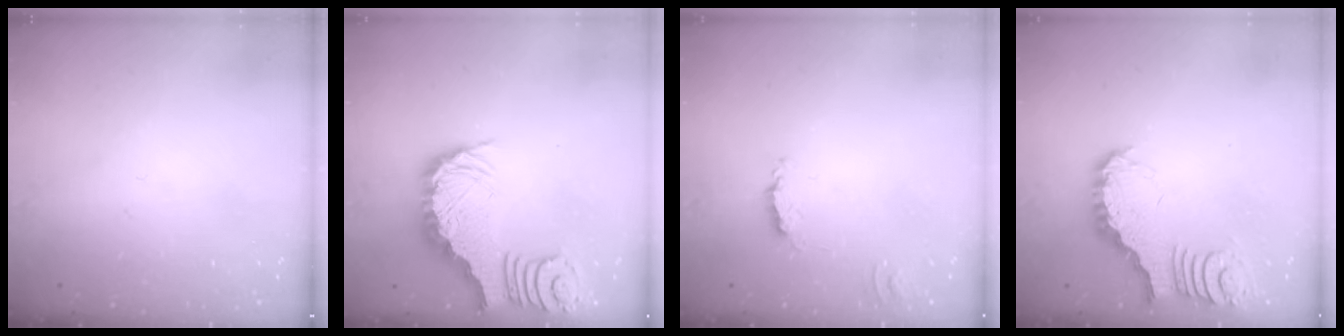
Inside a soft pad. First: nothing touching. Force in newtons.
{"total": 3.7, "press": 3.6, "slide": 0.7}
{"total": 2.0, "press": 2.0, "slide": 0.2}
{"total": 3.8, "press": 3.7, "slide": 0.6}